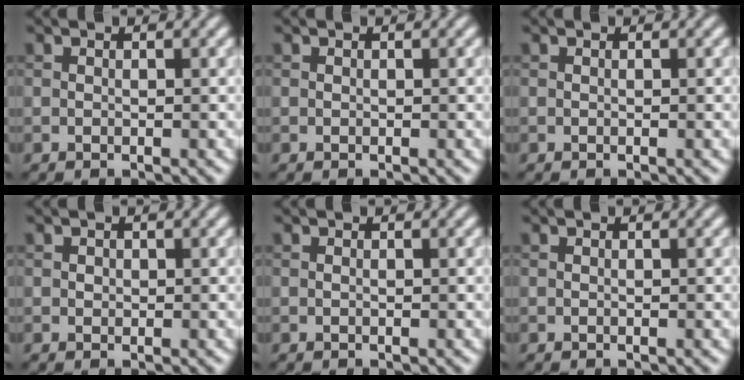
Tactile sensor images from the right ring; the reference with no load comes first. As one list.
[{"total": 0.0}, {"total": 0.0}, {"total": 0.5, "force": [0.2, 0.5, 0.1], "torque": [0.001, -0.002, 0.002]}, {"total": 0.0}, {"total": 0.0}]